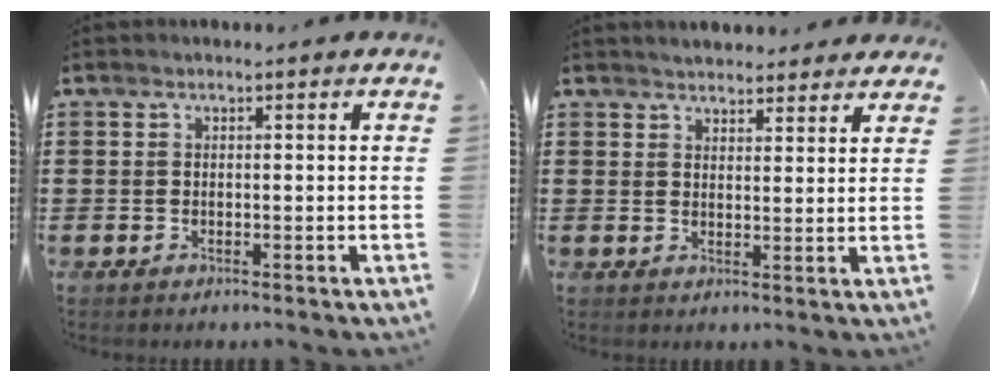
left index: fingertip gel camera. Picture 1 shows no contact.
{"total": 2.8, "force": [2.8, 0.5, 0.0], "torque": [-0.008, -0.004, 0.053]}